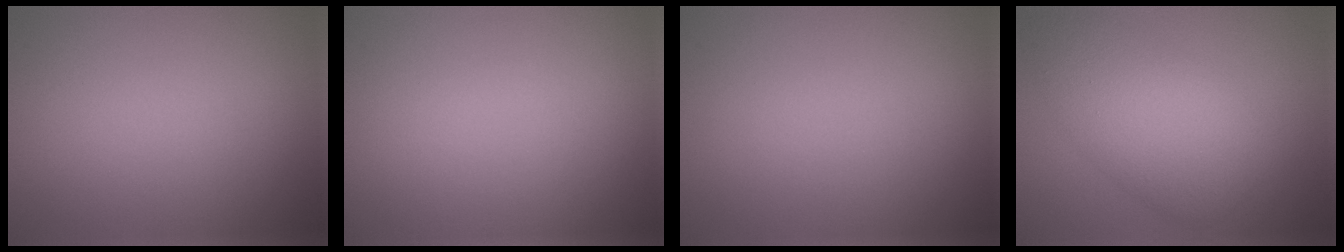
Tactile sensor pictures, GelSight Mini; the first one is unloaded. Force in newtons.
{"total": 0.0}
{"total": 0.0}
{"total": 6.9, "press": 6.9, "slide": 0.3}